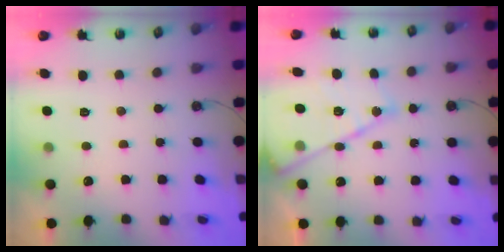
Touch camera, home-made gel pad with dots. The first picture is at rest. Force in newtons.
{"total": 17.0, "press": 17.0, "slide": 1.5}